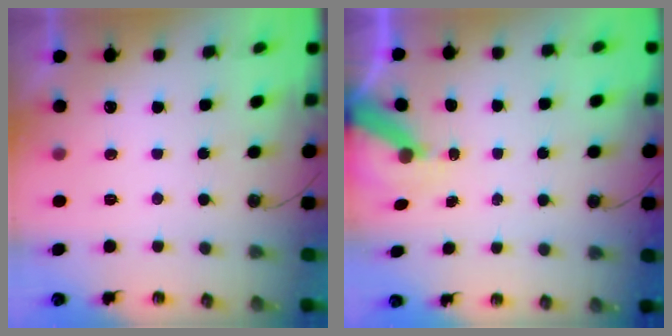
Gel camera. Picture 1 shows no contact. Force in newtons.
{"total": 7.2, "press": 7.2, "slide": 0.7}